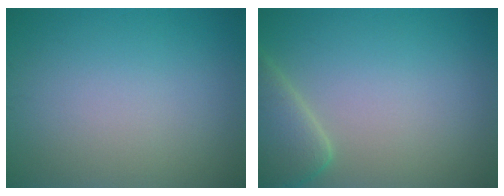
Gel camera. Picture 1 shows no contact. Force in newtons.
{"total": 4.1, "press": 4.1, "slide": 0.5}